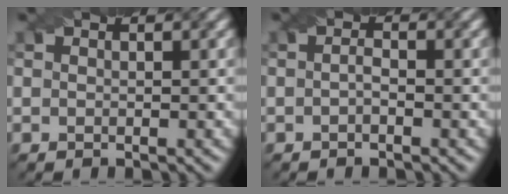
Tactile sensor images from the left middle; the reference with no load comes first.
{"total": 0.9, "force": [-0.4, 0.3, 0.7], "torque": [-0.018, 0.001, -0.008]}